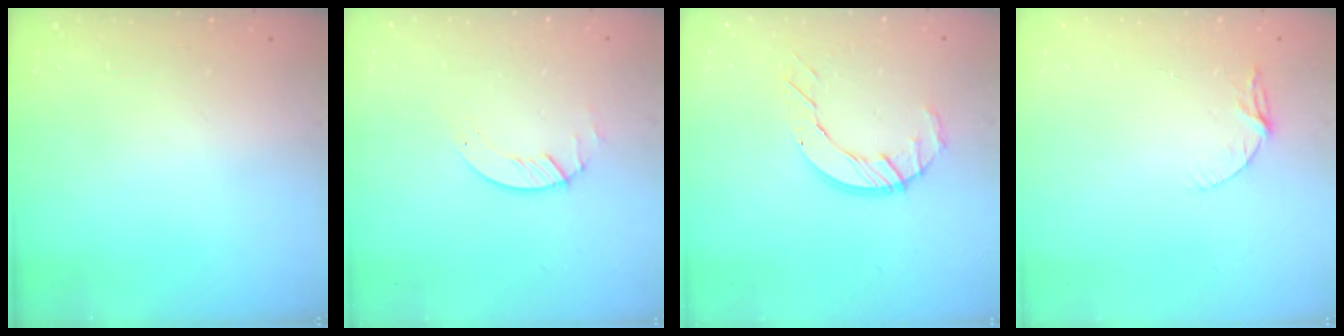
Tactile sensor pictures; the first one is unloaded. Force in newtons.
{"total": 2.0, "press": 2.0, "slide": 0.2}
{"total": 7.4, "press": 7.4, "slide": 0.5}
{"total": 5.2, "press": 5.1, "slide": 0.6}